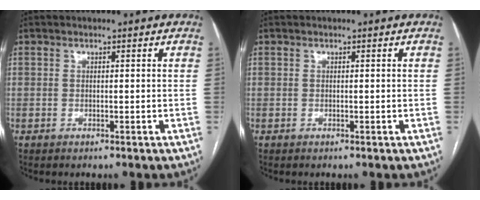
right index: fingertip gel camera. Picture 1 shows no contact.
{"total": 0.0}